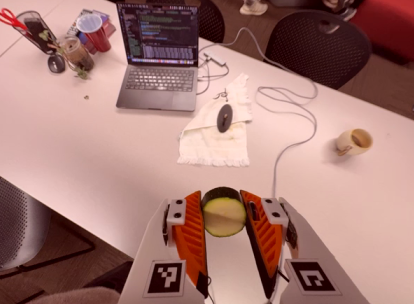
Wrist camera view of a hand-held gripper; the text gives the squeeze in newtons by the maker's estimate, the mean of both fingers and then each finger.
{"total": 12.5, "left": 12.6, "right": 12.4}